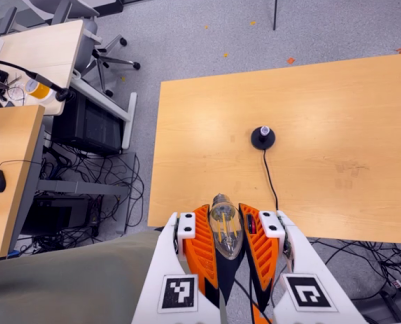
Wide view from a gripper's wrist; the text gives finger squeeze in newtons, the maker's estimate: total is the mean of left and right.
{"total": 21.5, "left": 24.3, "right": 18.7}